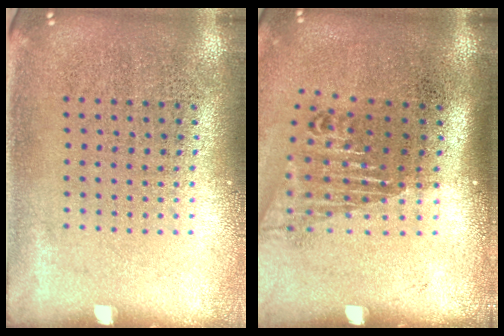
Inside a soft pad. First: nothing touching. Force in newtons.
{"total": 1.7, "press": 1.3, "slide": 1.2}